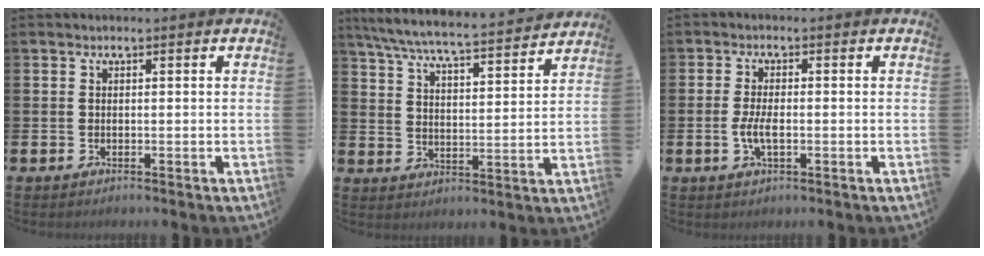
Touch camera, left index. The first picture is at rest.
{"total": 7.1, "force": [6.6, 0.4, 2.5], "torque": [-0.077, -0.045, 0.115]}
{"total": 3.2, "force": [-0.6, 1.2, 2.9], "torque": [-0.053, -0.003, -0.015]}